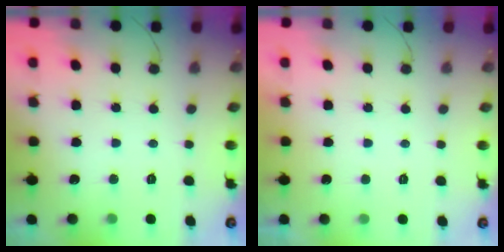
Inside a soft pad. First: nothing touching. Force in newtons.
{"total": 2.3, "press": 2.3, "slide": 0.4}